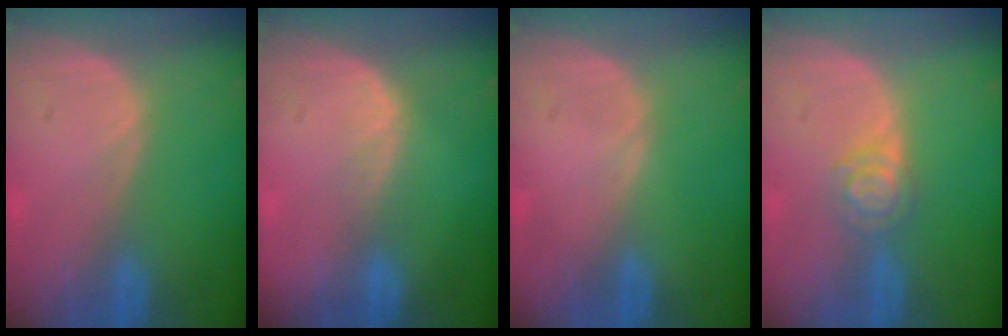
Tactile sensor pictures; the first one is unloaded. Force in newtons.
{"total": 2.3, "press": 1.6, "slide": 1.6}
{"total": 0.0}
{"total": 3.9, "press": 3.7, "slide": 1.3}